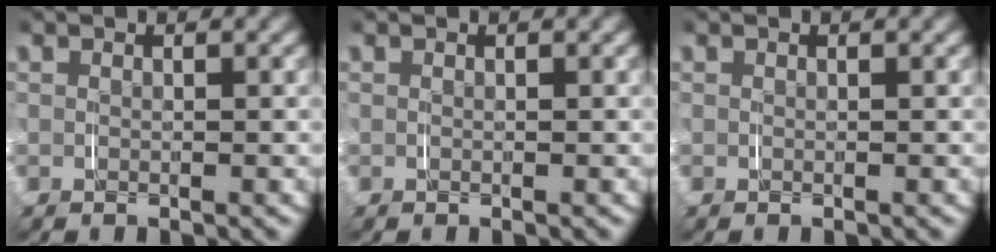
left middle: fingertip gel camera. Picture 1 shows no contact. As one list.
[{"total": 0.0}, {"total": 0.0}]